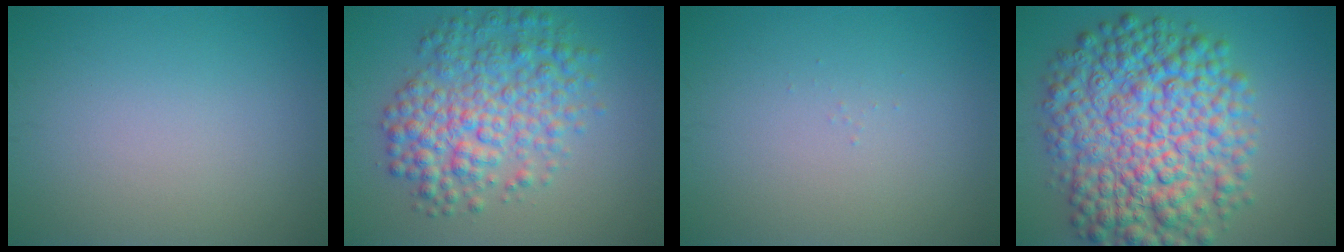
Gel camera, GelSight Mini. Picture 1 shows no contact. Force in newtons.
{"total": 6.7, "press": 6.7, "slide": 0.1}
{"total": 0.0}
{"total": 12.1, "press": 12.1, "slide": 0.2}